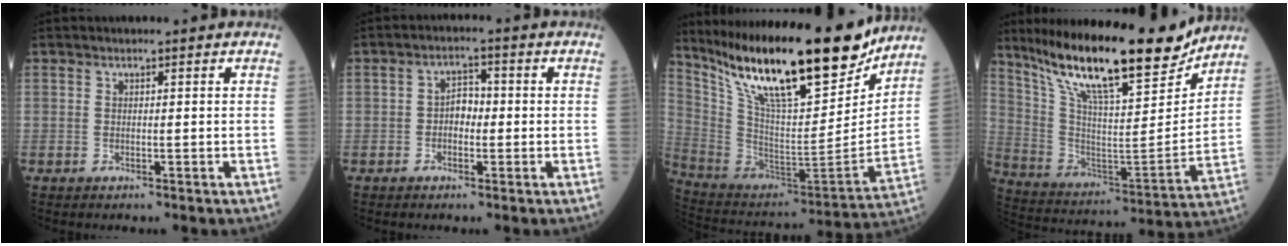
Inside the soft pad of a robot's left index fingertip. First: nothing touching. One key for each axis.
{"total": 3.3, "fx": -0.5, "fy": 2.1, "fz": 2.5, "tx": -0.039, "ty": 0.015, "tz": -0.014}
{"total": 26.6, "fx": 20.1, "fy": 5.2, "fz": 16.7, "tx": -0.296, "ty": -0.018, "tz": 0.338}
{"total": 23.3, "fx": 18.4, "fy": 3.9, "fz": 13.8, "tx": -0.251, "ty": -0.010, "tz": 0.307}